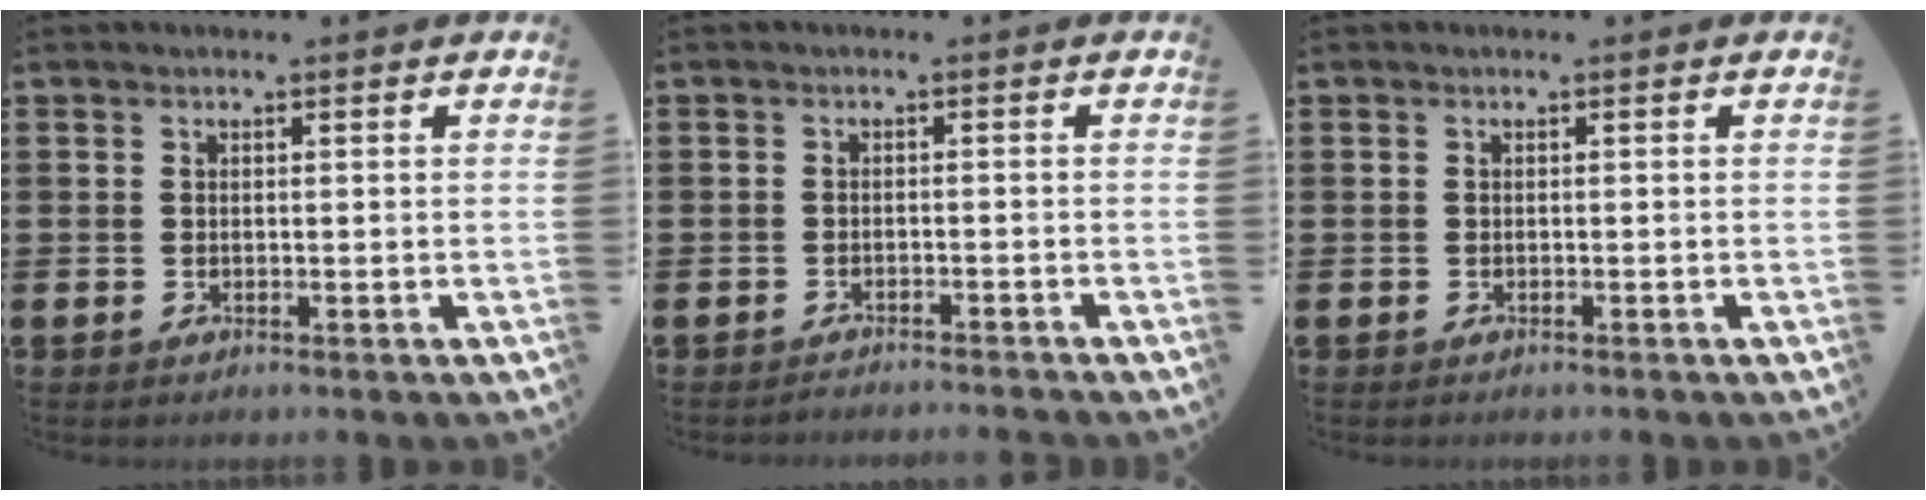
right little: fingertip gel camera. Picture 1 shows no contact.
{"total": 1.1, "force": [-1.1, -0.2, 0.0], "torque": [-0.002, 0.002, -0.023]}
{"total": 0.0}